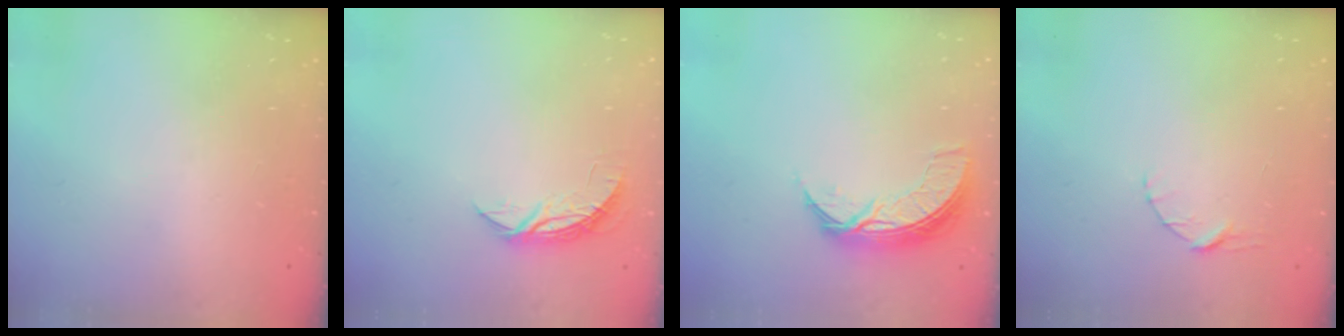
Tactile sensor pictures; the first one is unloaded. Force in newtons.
{"total": 5.2, "press": 5.2, "slide": 0.3}
{"total": 8.2, "press": 8.1, "slide": 0.6}
{"total": 3.8, "press": 3.8, "slide": 0.4}